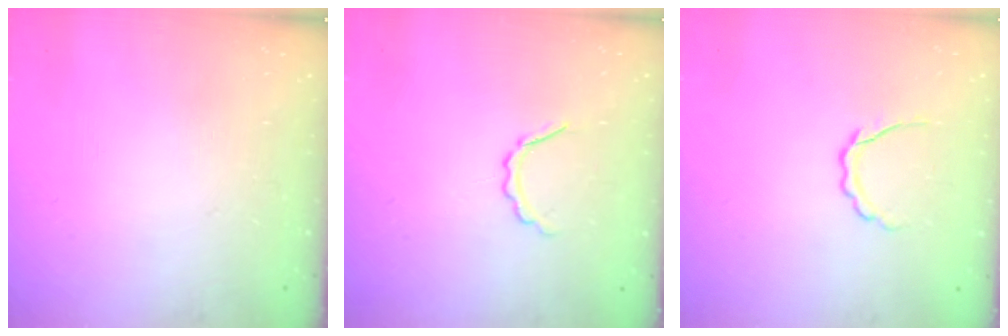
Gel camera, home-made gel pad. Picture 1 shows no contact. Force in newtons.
{"total": 3.5, "press": 3.4, "slide": 0.7}
{"total": 5.0, "press": 4.9, "slide": 1.1}